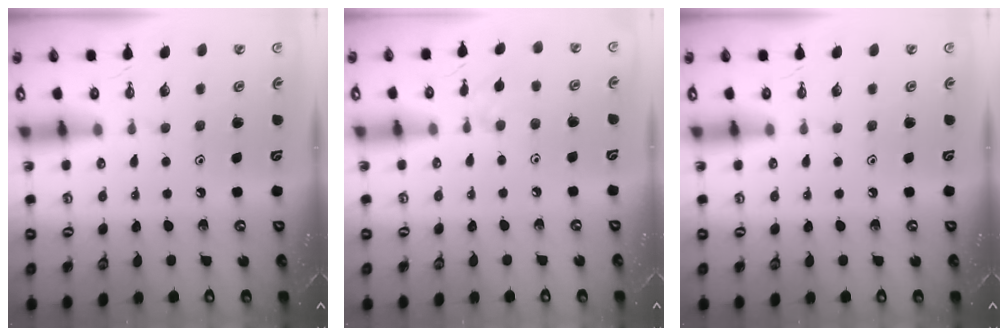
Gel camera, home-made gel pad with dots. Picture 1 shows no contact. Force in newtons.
{"total": 2.8, "press": 2.7, "slide": 0.5}
{"total": 0.0}